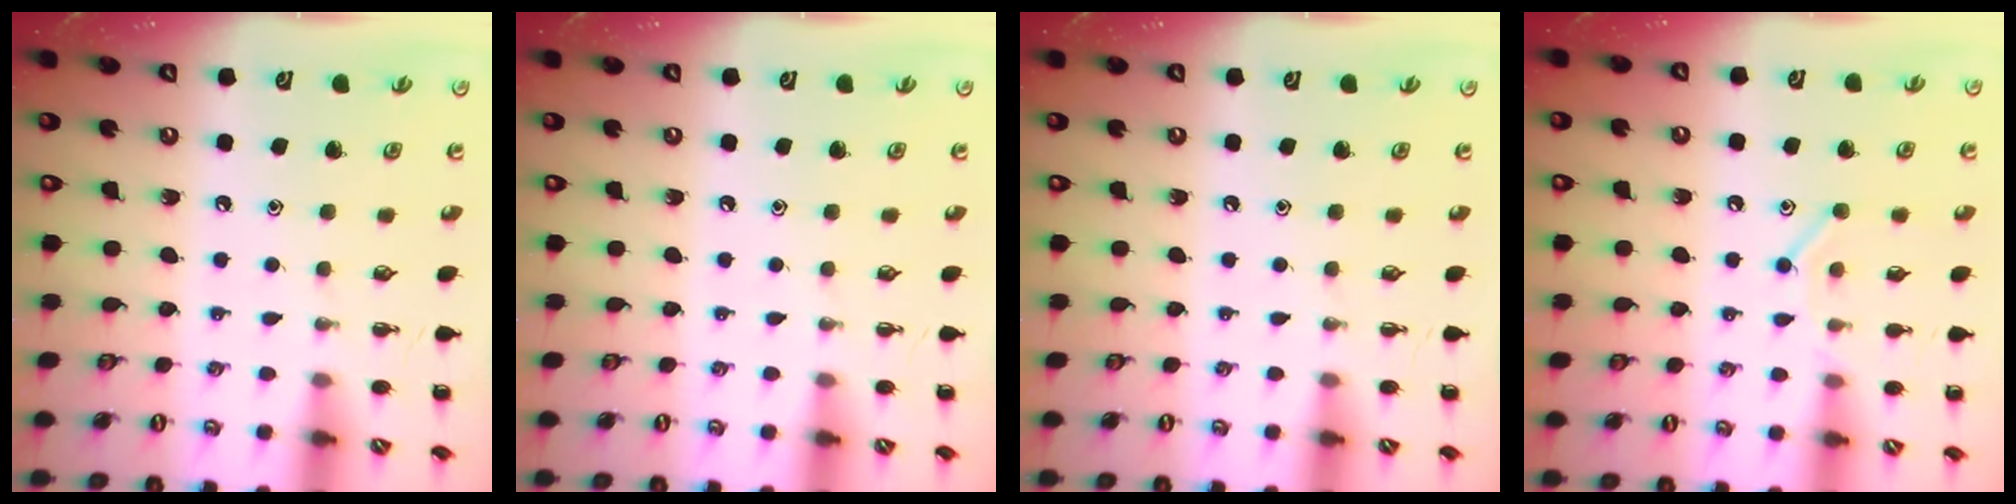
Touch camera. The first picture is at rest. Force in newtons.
{"total": 0.0}
{"total": 0.0}
{"total": 8.1, "press": 7.9, "slide": 1.4}